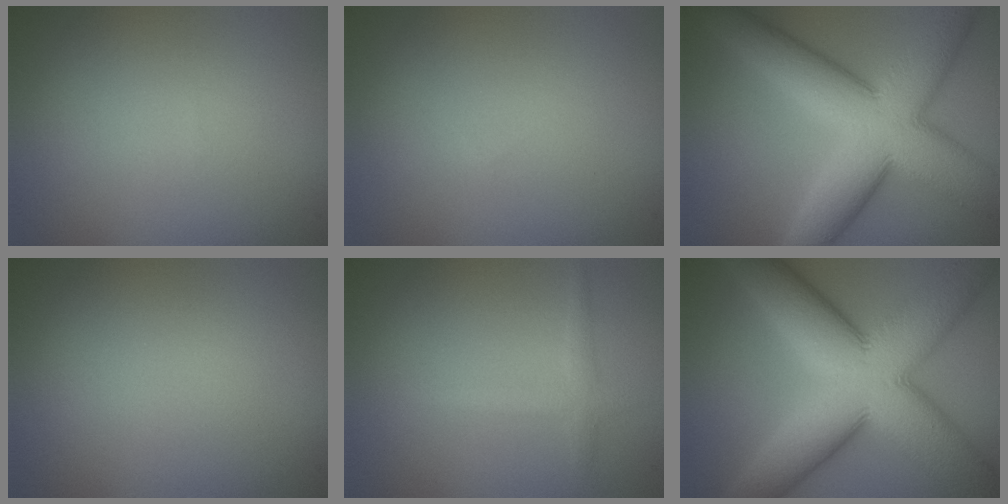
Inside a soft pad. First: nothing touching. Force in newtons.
{"total": 0.0}
{"total": 11.1, "press": 11.1, "slide": 0.4}
{"total": 0.0}
{"total": 1.4, "press": 1.4, "slide": 0.1}
{"total": 14.6, "press": 14.6, "slide": 0.3}